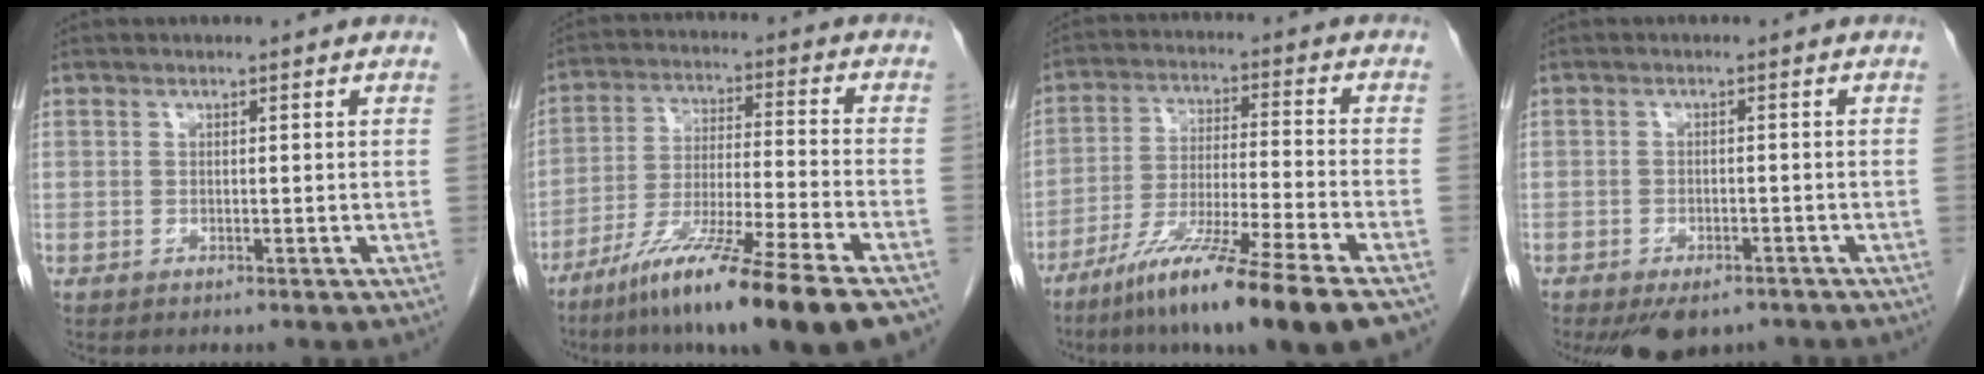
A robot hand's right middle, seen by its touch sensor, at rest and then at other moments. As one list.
[{"total": 17.4, "force": [-12.1, -0.7, 12.4], "torque": [-0.205, -0.049, -0.208]}, {"total": 15.3, "force": [-10.7, -1.1, 10.9], "torque": [-0.199, -0.050, -0.186]}, {"total": 6.4, "force": [-4.7, 3.0, 3.1], "torque": [-0.045, -0.005, -0.068]}]